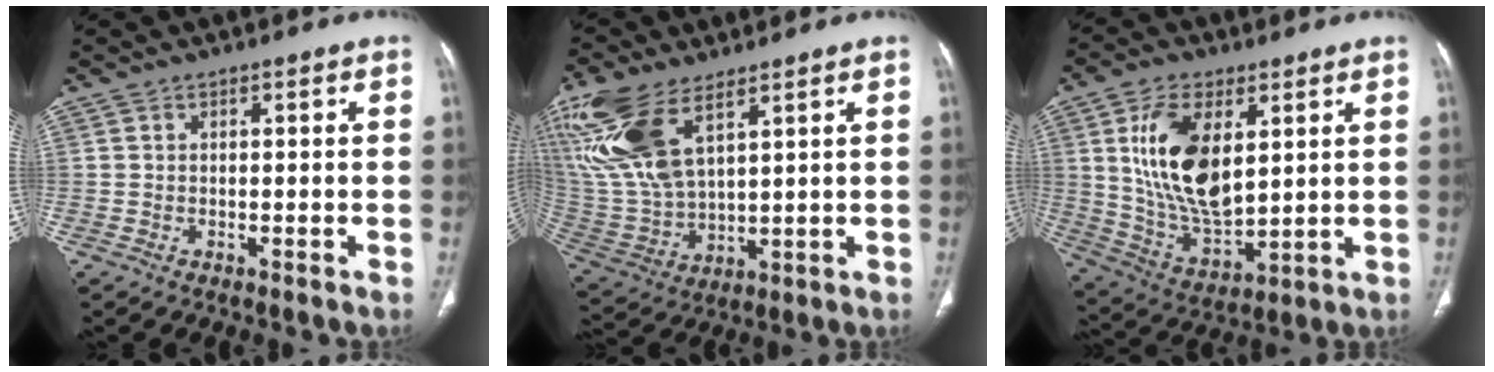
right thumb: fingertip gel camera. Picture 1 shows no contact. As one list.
[{"total": 18.2, "force": [9.3, 8.3, 13.3], "torque": [-0.299, -0.026, 0.198]}, {"total": 17.0, "force": [4.6, 8.9, 13.8], "torque": [-0.246, -0.023, 0.098]}]